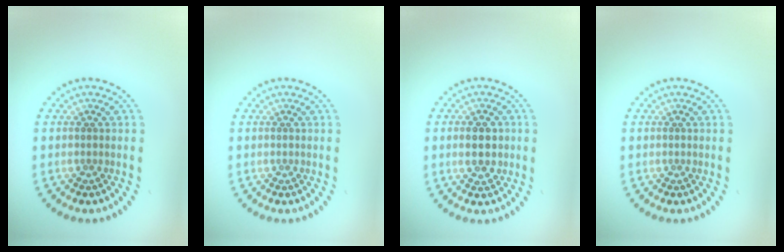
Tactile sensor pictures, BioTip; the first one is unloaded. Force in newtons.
{"total": 0.0}
{"total": 3.1, "press": 3.1, "slide": 0.2}
{"total": 0.0}